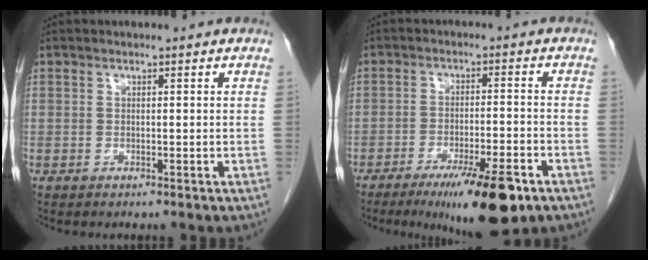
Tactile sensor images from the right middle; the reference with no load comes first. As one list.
[{"total": 11.7, "force": [-7.2, 1.4, 9.0], "torque": [-0.134, -0.023, -0.109]}]